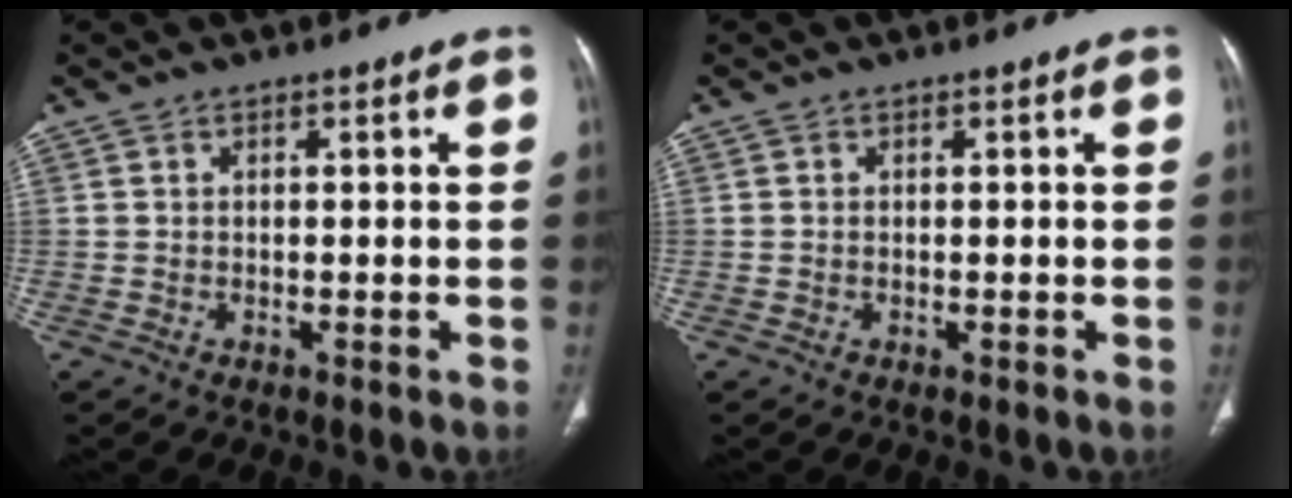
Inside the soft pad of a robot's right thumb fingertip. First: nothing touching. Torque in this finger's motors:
{"motor_torque": [0.18, -0.05, -0.11, -0.25, -0.04]}